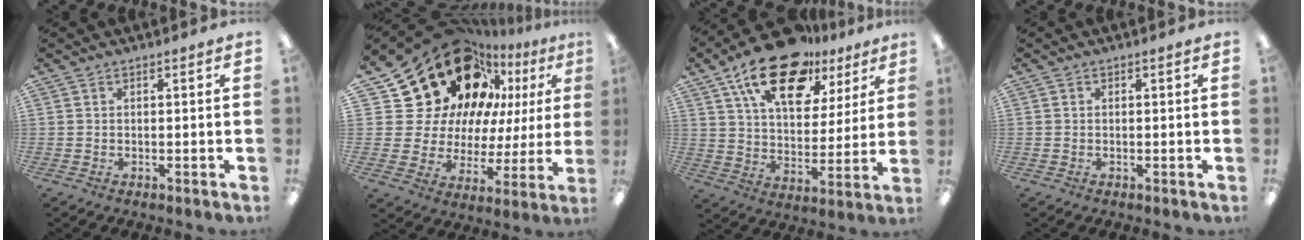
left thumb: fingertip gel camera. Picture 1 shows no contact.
{"total": 24.4, "force": [15.9, 15.4, 10.3], "torque": [-0.187, -0.112, 0.309]}
{"total": 20.5, "force": [13.2, 10.1, 12.0], "torque": [-0.196, -0.064, 0.228]}
{"total": 0.0}